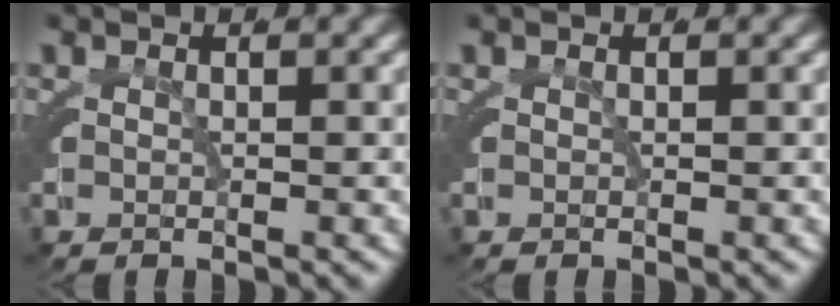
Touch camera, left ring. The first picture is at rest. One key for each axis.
{"total": 0.0}